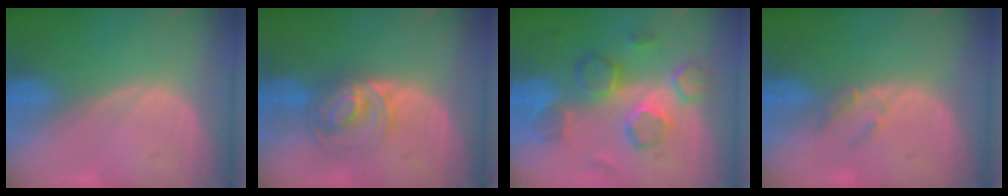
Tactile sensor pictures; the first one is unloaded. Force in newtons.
{"total": 7.0, "press": 6.1, "slide": 3.6}
{"total": 8.7, "press": 8.4, "slide": 2.0}
{"total": 2.0, "press": 1.8, "slide": 0.9}